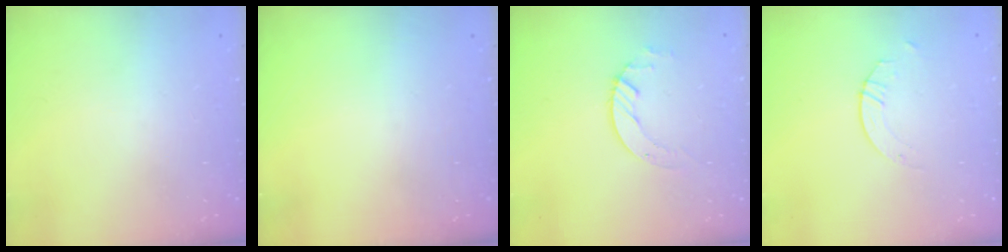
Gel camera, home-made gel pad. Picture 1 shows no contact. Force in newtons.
{"total": 0.0}
{"total": 4.2, "press": 4.1, "slide": 0.5}
{"total": 2.6, "press": 2.6, "slide": 0.2}